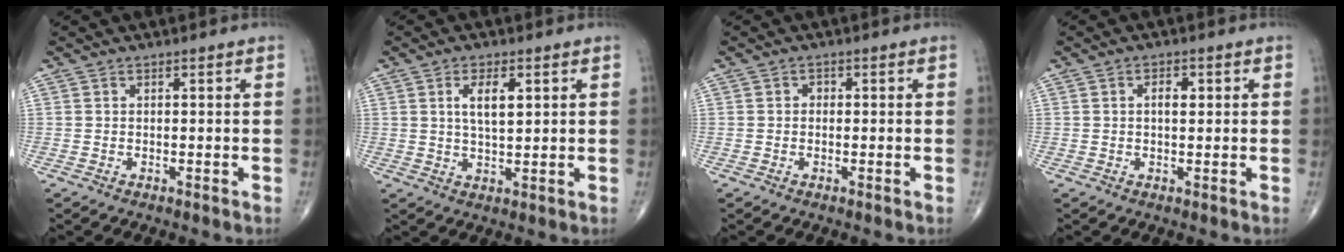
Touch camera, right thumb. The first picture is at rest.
{"total": 5.5, "force": [1.8, 2.2, 4.7], "torque": [-0.079, -0.011, 0.034]}
{"total": 0.9, "force": [-0.1, 0.8, 0.4], "torque": [0.001, 0.004, -0.006]}
{"total": 2.6, "force": [0.5, 1.3, 2.1], "torque": [-0.031, 0.001, 0.007]}